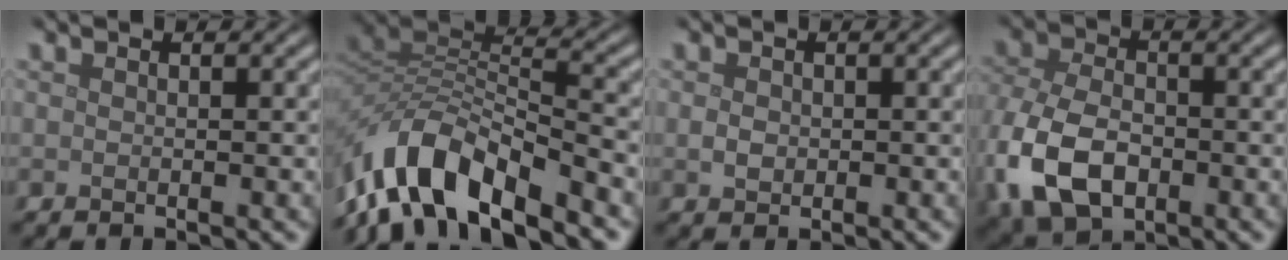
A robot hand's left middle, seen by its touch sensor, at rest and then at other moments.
{"total": 9.8, "force": [-6.6, 3.9, 6.1], "torque": [-0.107, 0.003, -0.136]}
{"total": 1.2, "force": [0.0, 1.0, 0.7], "torque": [-0.014, -0.002, -0.002]}
{"total": 9.4, "force": [-3.4, 6.0, 6.4], "torque": [-0.155, -0.013, -0.076]}